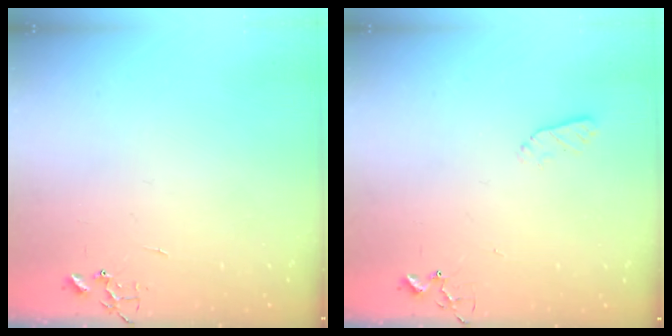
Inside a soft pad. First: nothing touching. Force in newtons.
{"total": 3.5, "press": 3.4, "slide": 0.5}